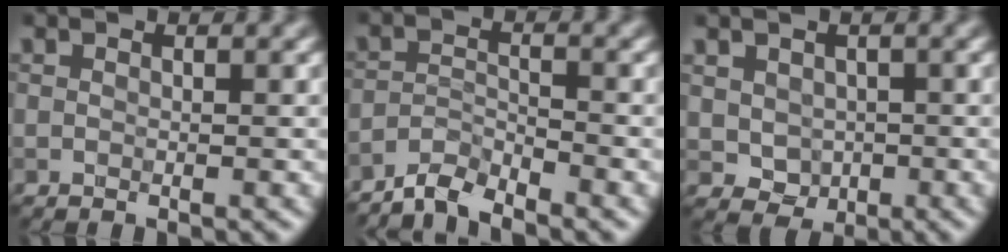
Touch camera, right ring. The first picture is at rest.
{"total": 3.2, "force": [-3.2, 0.2, 0.3], "torque": [-0.004, 0.002, -0.063]}
{"total": 2.0, "force": [-0.3, 1.8, 0.8], "torque": [-0.017, -0.004, 0.006]}